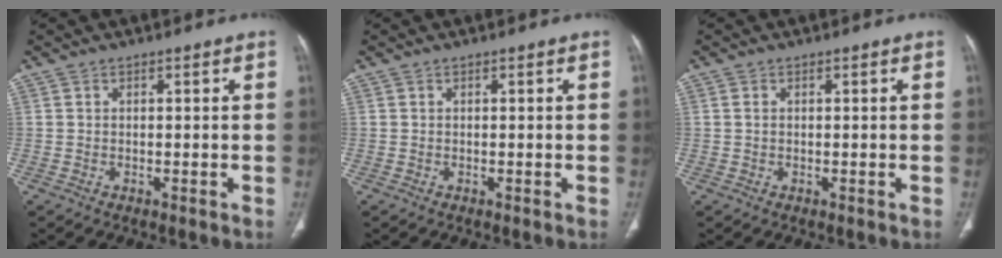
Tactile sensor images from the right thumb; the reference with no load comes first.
{"total": 0.0}
{"total": 0.9, "force": [0.1, 0.6, 0.6], "torque": [-0.014, 0.002, 0.004]}